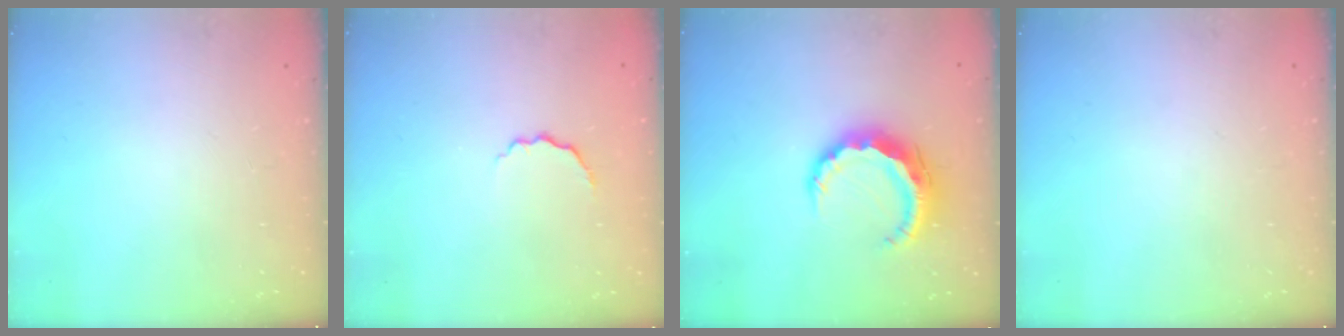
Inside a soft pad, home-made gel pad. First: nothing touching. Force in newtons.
{"total": 5.4, "press": 5.3, "slide": 1.0}
{"total": 9.3, "press": 9.3, "slide": 1.2}
{"total": 0.0}